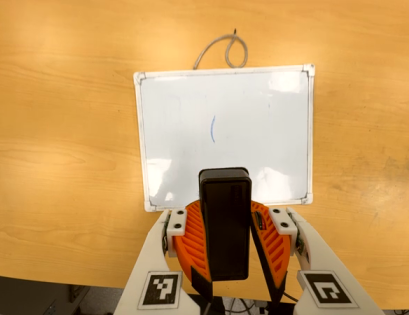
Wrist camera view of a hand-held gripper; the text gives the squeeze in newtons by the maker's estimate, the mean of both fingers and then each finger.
{"total": 8.9, "left": 9.3, "right": 8.6}